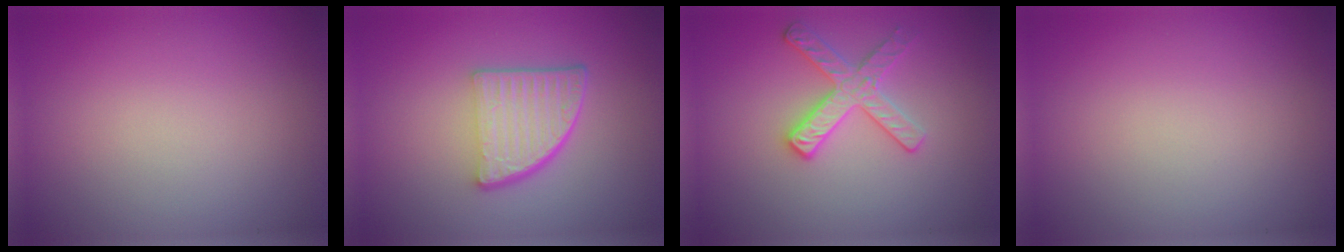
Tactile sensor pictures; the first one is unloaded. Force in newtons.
{"total": 5.2, "press": 3.6, "slide": 3.8}
{"total": 2.9, "press": 2.8, "slide": 0.6}
{"total": 0.0}